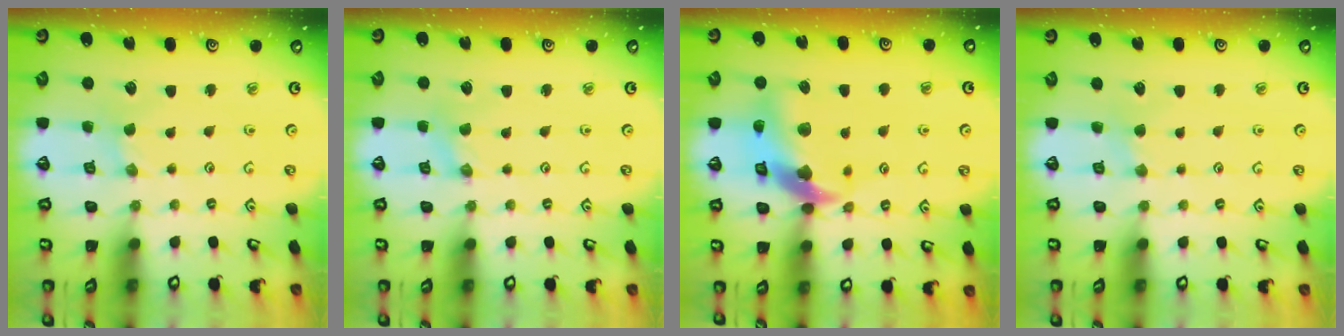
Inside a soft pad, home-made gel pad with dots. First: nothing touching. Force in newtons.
{"total": 0.7, "press": 0.7, "slide": 0.2}
{"total": 14.9, "press": 14.8, "slide": 2.1}
{"total": 2.0, "press": 2.0, "slide": 0.3}